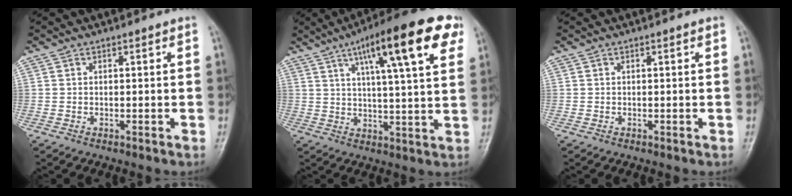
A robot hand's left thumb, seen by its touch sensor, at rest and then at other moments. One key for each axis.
{"total": 18.0, "fx": 8.5, "fy": 3.7, "fz": 15.4, "tx": -0.215, "ty": -0.008, "tz": 0.122}
{"total": 0.0}